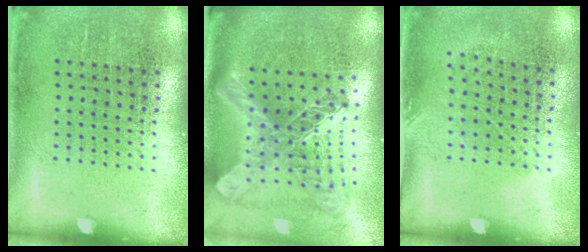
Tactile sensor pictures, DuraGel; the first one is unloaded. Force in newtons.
{"total": 2.8, "press": 2.1, "slide": 1.9}
{"total": 0.8, "press": 0.6, "slide": 0.5}